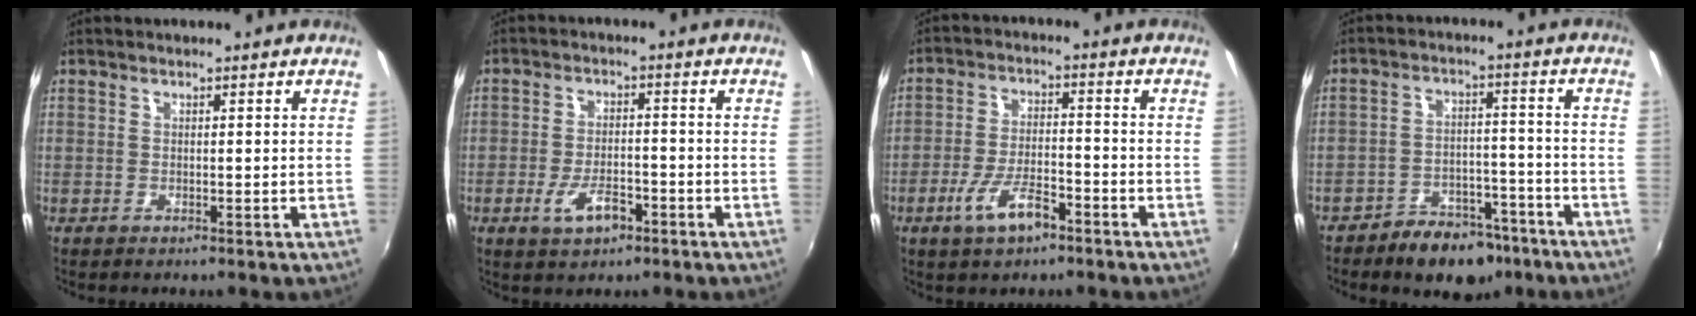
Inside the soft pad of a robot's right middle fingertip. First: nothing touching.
{"total": 6.0, "force": [-3.2, 2.7, 4.3], "torque": [-0.093, -0.005, -0.051]}
{"total": 8.2, "force": [-4.8, 2.8, 6.0], "torque": [-0.125, -0.006, -0.085]}
{"total": 10.6, "force": [-7.9, 5.7, 4.1], "torque": [-0.078, 0.016, -0.105]}